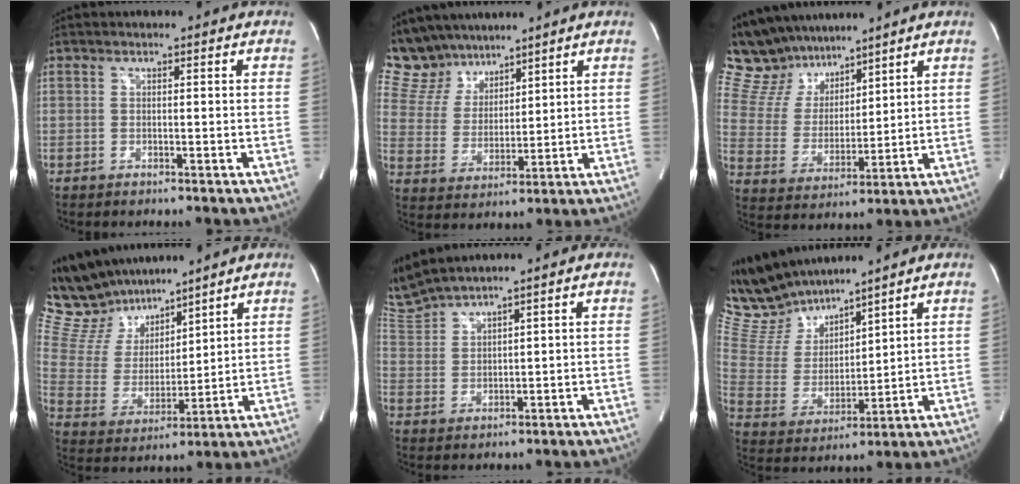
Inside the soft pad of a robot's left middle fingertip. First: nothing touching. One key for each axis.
{"total": 10.5, "fx": 9.2, "fy": 4.9, "fz": 1.2, "tx": -0.037, "ty": 0.022, "tz": 0.189}
{"total": 13.4, "fx": 11.6, "fy": 5.7, "fz": 3.4, "tx": -0.077, "ty": 0.029, "tz": 0.225}
{"total": 14.8, "fx": 13.0, "fy": 5.2, "fz": 4.9, "tx": -0.111, "ty": 0.022, "tz": 0.255}
{"total": 6.7, "fx": 6.4, "fy": -0.8, "fz": 1.6, "tx": -0.058, "ty": 0.009, "tz": 0.146}
{"total": 11.8, "fx": 11.2, "fy": 2.5, "fz": 2.8, "tx": -0.081, "ty": 0.012, "tz": 0.239}